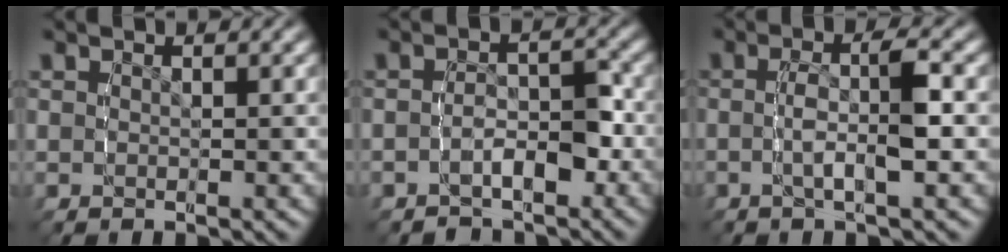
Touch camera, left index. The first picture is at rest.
{"total": 2.9, "force": [-2.2, 1.6, 1.0], "torque": [-0.033, -0.002, -0.037]}
{"total": 3.1, "force": [-0.8, 0.0, 2.9], "torque": [-0.063, 0.001, -0.012]}